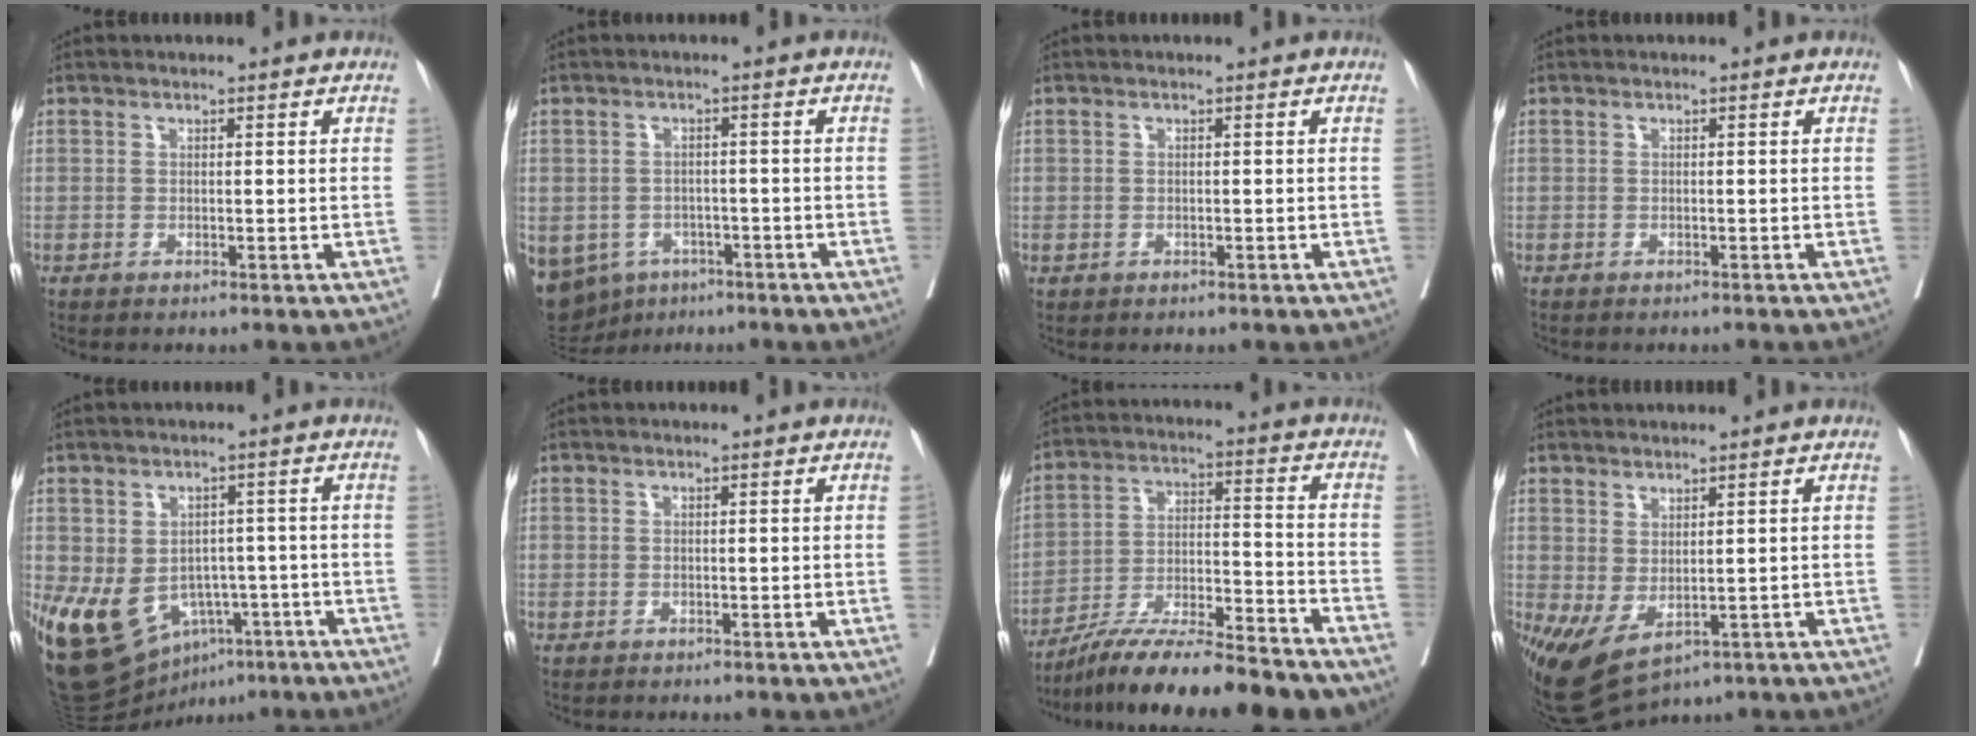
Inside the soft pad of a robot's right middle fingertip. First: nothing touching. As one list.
[{"total": 17.3, "force": [-8.3, 13.5, 6.8], "torque": [-0.215, -0.004, -0.107]}, {"total": 0.5, "force": [-0.2, 0.5, 0.1], "torque": [-0.003, 0.003, 0.000]}, {"total": 1.1, "force": [-1.0, 0.3, 0.3], "torque": [-0.007, -0.002, -0.016]}, {"total": 15.2, "force": [-6.3, 11.0, 8.4], "torque": [-0.165, 0.010, -0.079]}, {"total": 0.0}, {"total": 17.3, "force": [-14.7, 1.4, 9.0], "torque": [-0.161, -0.010, -0.250]}, {"total": 7.0, "force": [-2.3, 3.1, 5.9], "torque": [-0.103, -0.010, -0.017]}]